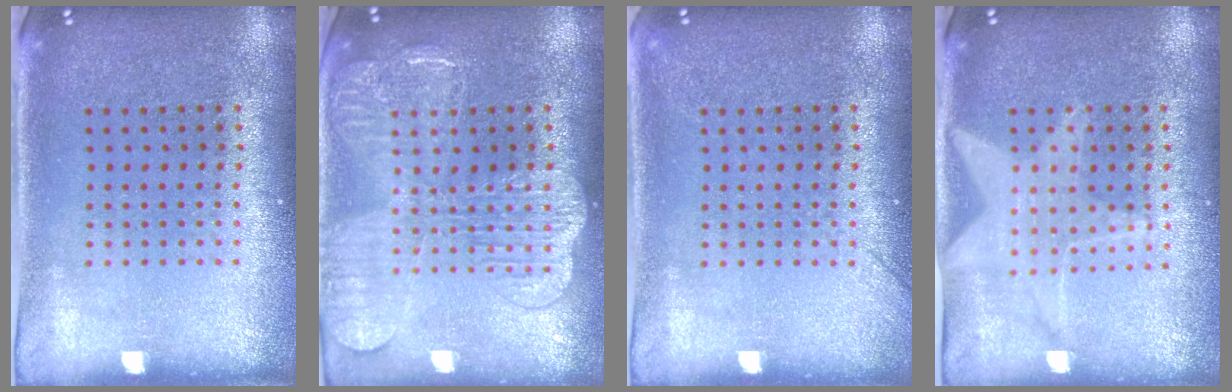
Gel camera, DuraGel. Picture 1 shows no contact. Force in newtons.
{"total": 3.1, "press": 3.1, "slide": 0.5}
{"total": 1.1, "press": 1.1, "slide": 0.3}
{"total": 1.5, "press": 1.5, "slide": 0.3}